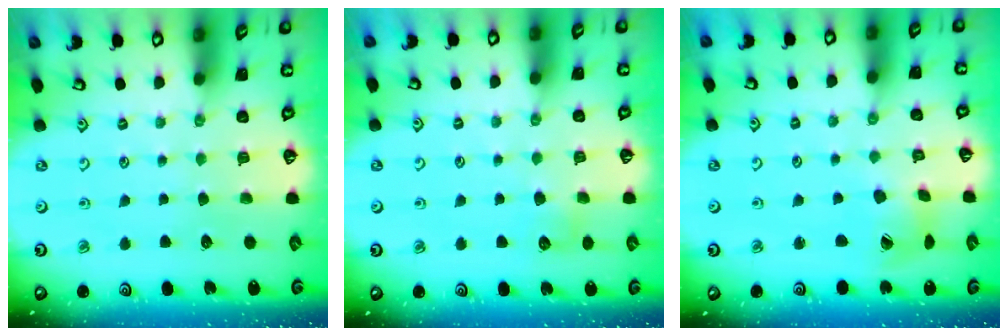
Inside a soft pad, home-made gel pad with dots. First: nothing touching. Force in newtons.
{"total": 5.7, "press": 5.7, "slide": 0.7}
{"total": 7.4, "press": 7.3, "slide": 1.0}